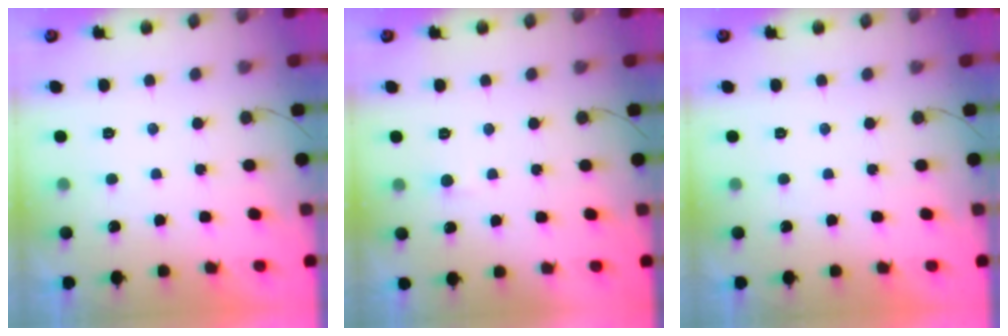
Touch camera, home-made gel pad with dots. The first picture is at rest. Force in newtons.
{"total": 2.0, "press": 2.0, "slide": 0.2}
{"total": 0.0}